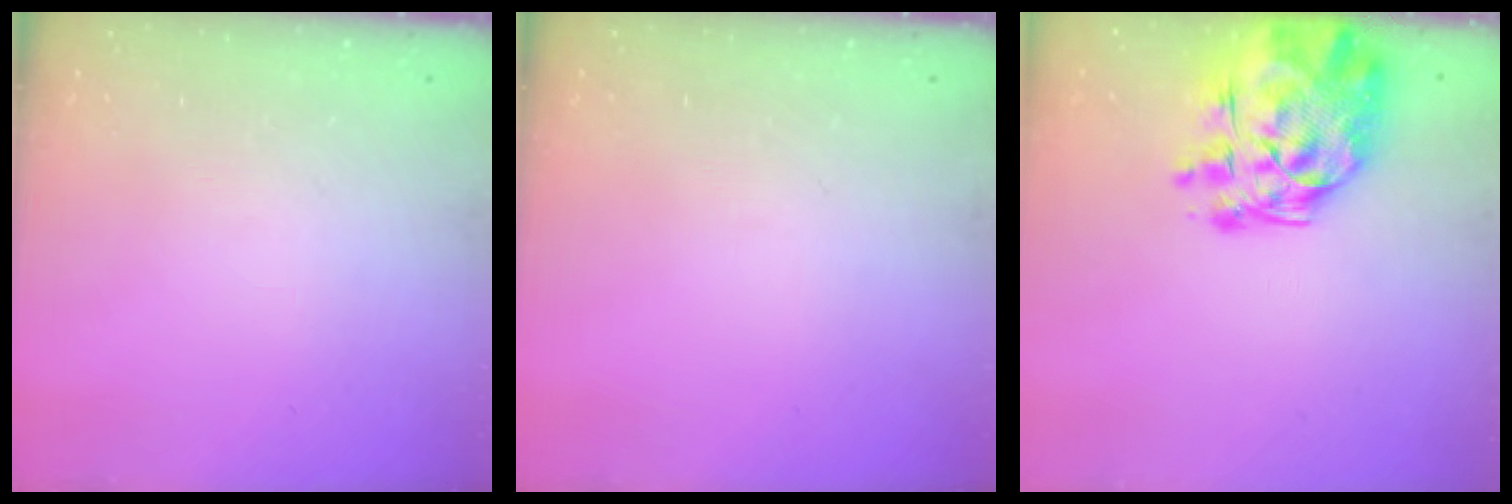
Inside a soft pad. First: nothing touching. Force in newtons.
{"total": 0.0}
{"total": 15.2, "press": 14.2, "slide": 5.3}